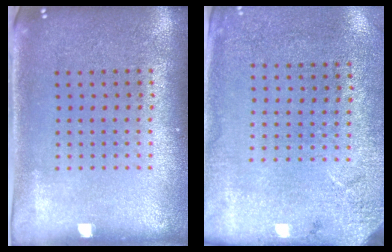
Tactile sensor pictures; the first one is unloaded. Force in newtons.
{"total": 2.7, "press": 2.2, "slide": 1.6}